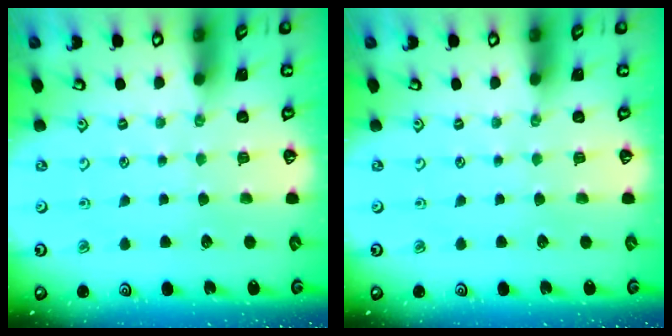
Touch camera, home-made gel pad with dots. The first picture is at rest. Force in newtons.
{"total": 0.0}